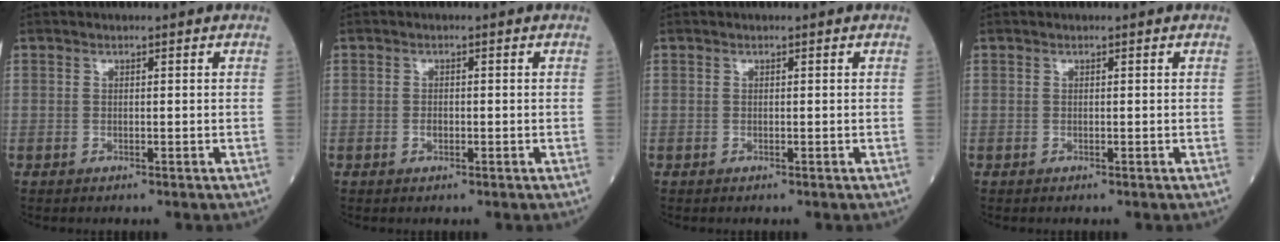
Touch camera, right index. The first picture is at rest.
{"total": 1.0, "force": [-0.3, 0.6, 0.8], "torque": [-0.013, 0.001, -0.005]}
{"total": 0.0}
{"total": 0.0}